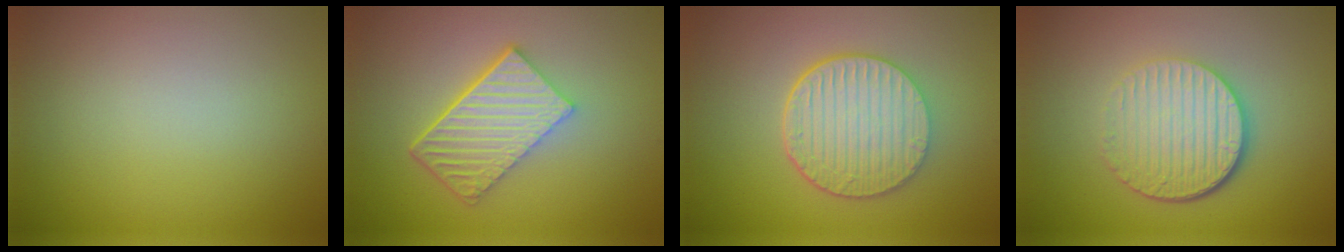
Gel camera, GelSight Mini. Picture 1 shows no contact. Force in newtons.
{"total": 6.0, "press": 4.1, "slide": 4.4}
{"total": 6.5, "press": 4.8, "slide": 4.5}
{"total": 5.7, "press": 4.0, "slide": 4.0}